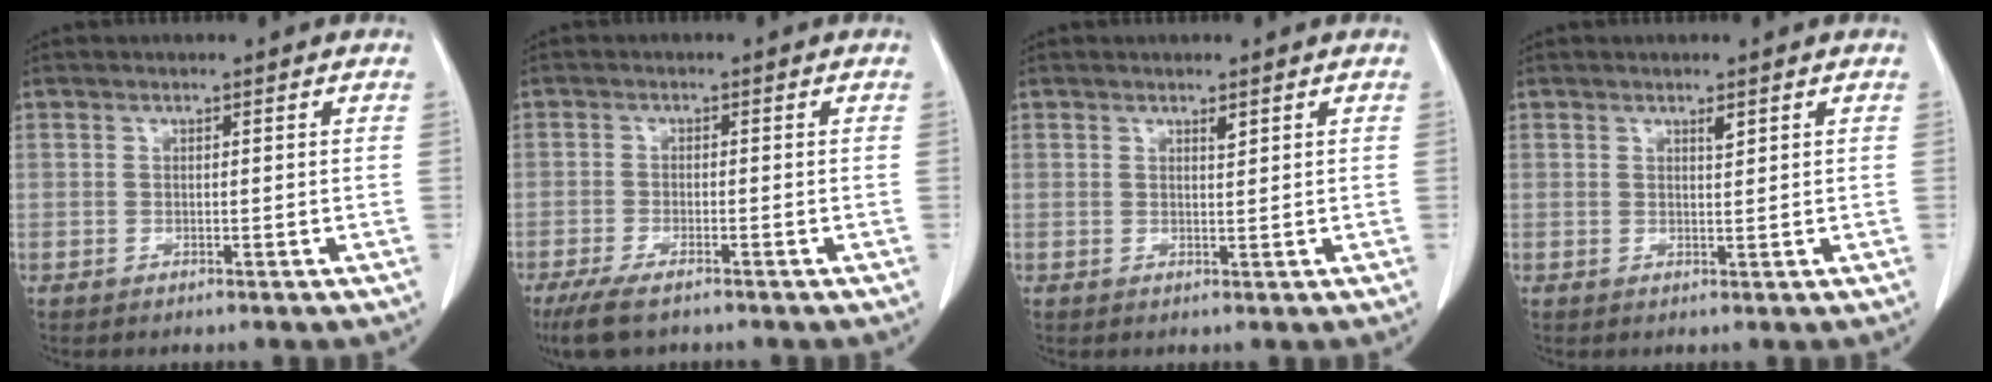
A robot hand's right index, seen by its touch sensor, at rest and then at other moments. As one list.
[{"total": 5.8, "force": [-4.3, 1.4, 3.7], "torque": [-0.074, -0.016, -0.069]}, {"total": 0.8, "force": [0.6, 0.2, 0.6], "torque": [-0.015, -0.006, 0.010]}, {"total": 1.0, "force": [0.6, 0.2, 0.7], "torque": [-0.016, -0.005, 0.011]}]